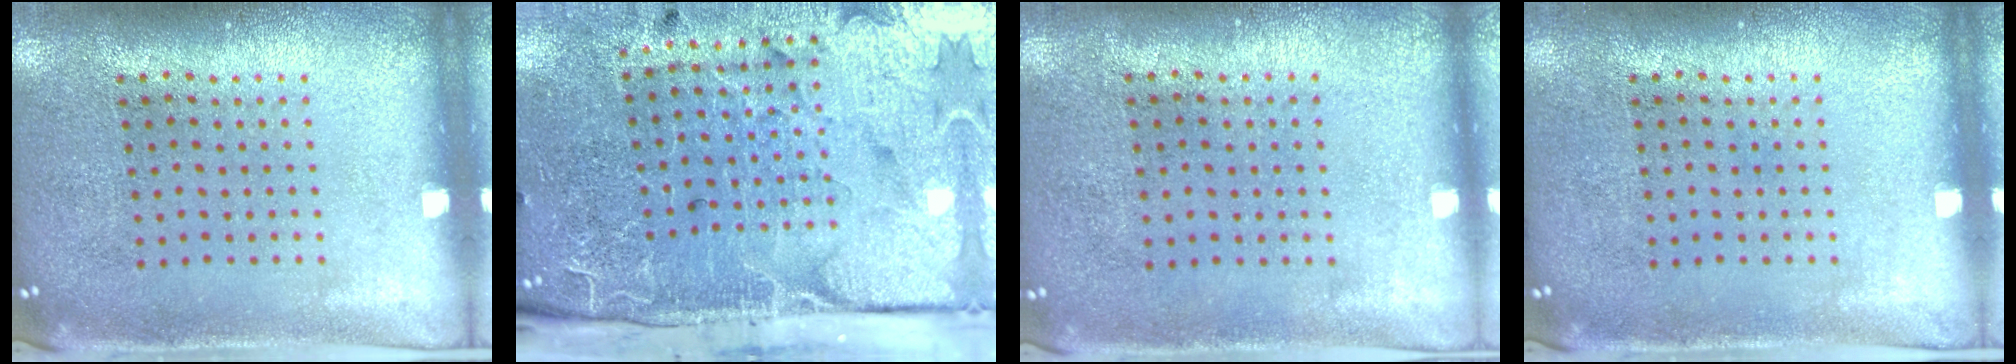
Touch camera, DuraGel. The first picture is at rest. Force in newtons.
{"total": 4.8, "press": 3.9, "slide": 2.8}
{"total": 0.0}
{"total": 0.0}